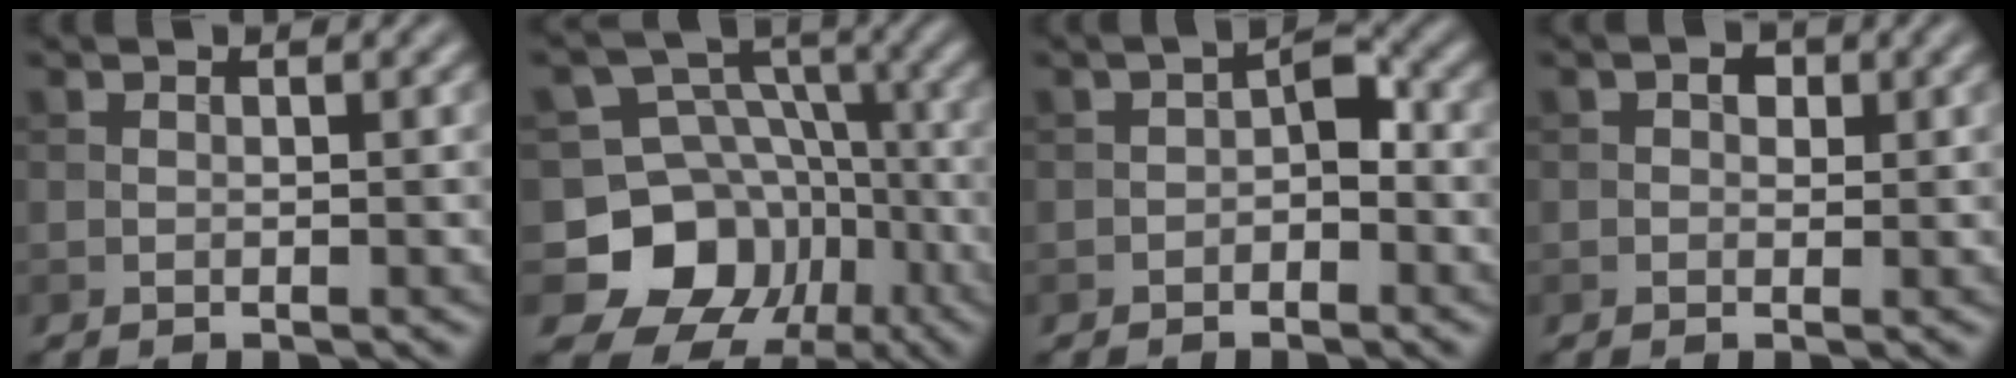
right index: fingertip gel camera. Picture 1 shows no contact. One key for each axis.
{"total": 10.0, "fx": -3.8, "fy": 8.5, "fz": 3.7, "tx": -0.059, "ty": 0.003, "tz": -0.083}
{"total": 2.6, "fx": -0.8, "fy": 1.5, "fz": 2.0, "tx": -0.025, "ty": 0.009, "tz": -0.018}
{"total": 1.4, "fx": 0.4, "fy": 1.0, "fz": 0.9, "tx": -0.007, "ty": -0.001, "tz": 0.002}